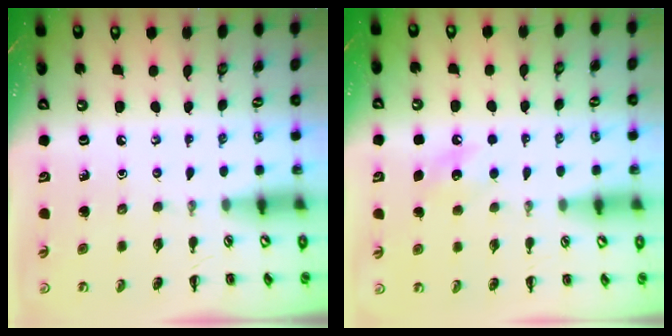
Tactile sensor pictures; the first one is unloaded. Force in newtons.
{"total": 6.0, "press": 5.8, "slide": 1.3}